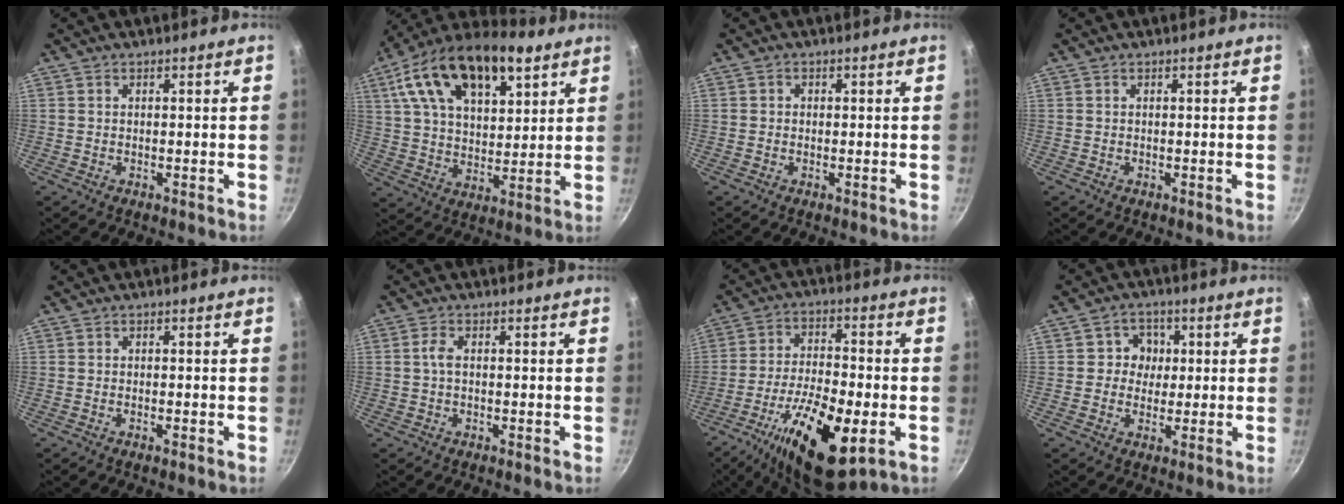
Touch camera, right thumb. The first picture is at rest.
{"total": 21.3, "force": [10.8, 11.0, 14.7], "torque": [-0.234, -0.024, 0.178]}
{"total": 0.7, "force": [0.0, 0.6, 0.2], "torque": [-0.001, 0.002, -0.001]}
{"total": 0.0}
{"total": 0.7, "force": [-0.5, 0.0, 0.5], "torque": [-0.014, 0.003, -0.011]}
{"total": 2.2, "force": [0.0, 1.0, 2.0], "torque": [-0.050, 0.007, -0.002]}
{"total": 19.3, "force": [-7.6, 7.2, 16.2], "torque": [-0.279, 0.016, -0.128]}
{"total": 5.0, "force": [0.5, 4.8, 1.4], "torque": [0.018, 0.004, -0.002]}